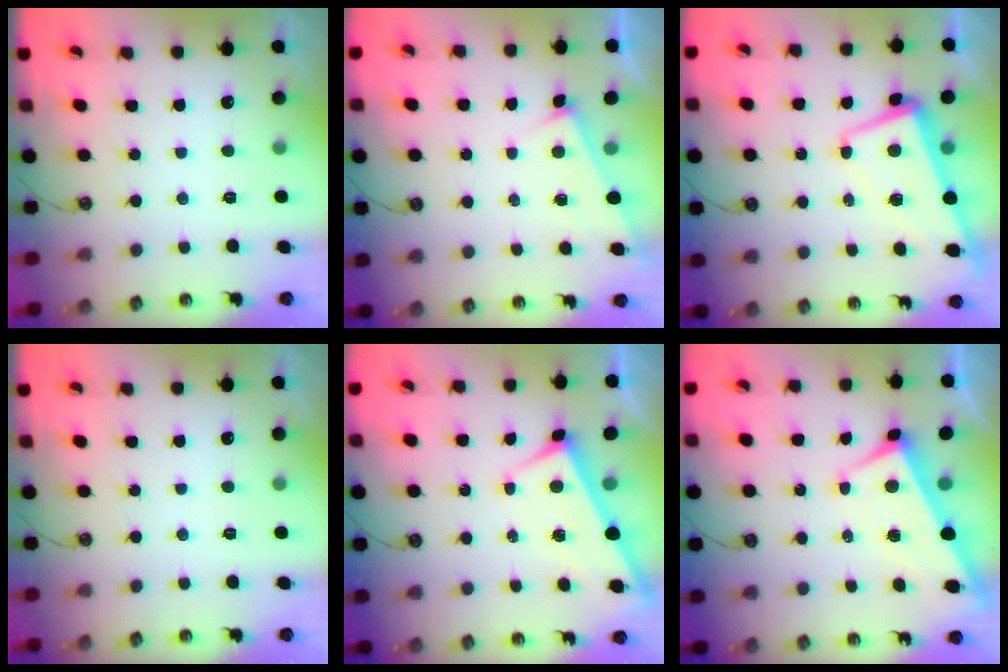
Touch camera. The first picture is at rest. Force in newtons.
{"total": 6.1, "press": 6.1, "slide": 0.2}
{"total": 1.2, "press": 0.0, "slide": 1.2}
{"total": 0.0}
{"total": 3.0, "press": 3.0, "slide": 0.1}
{"total": 2.7, "press": 2.5, "slide": 0.9}